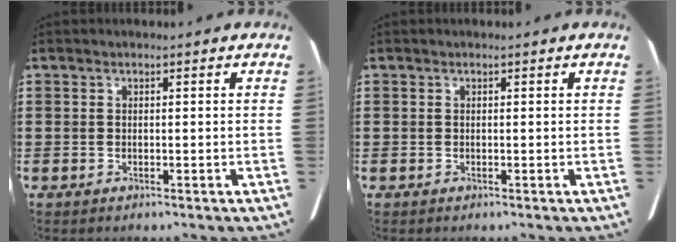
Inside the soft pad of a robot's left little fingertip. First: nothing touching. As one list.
[{"total": 0.0}]